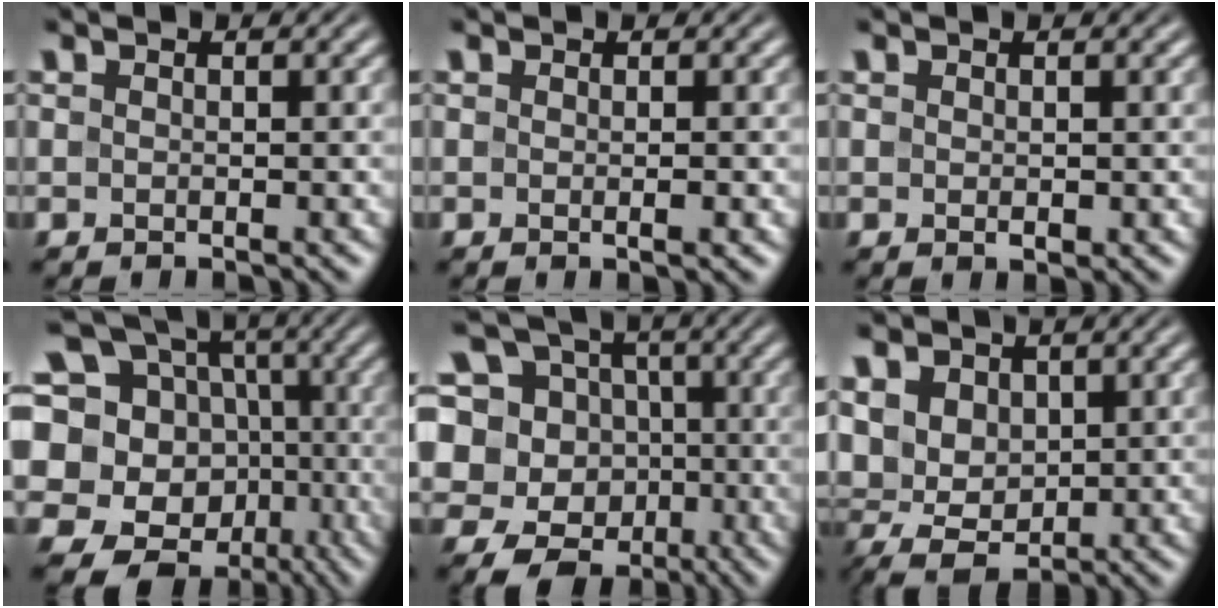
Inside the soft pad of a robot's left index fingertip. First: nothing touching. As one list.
[{"total": 1.1, "force": [0.0, 0.2, 1.1], "torque": [-0.013, 0.002, -0.003]}, {"total": 1.0, "force": [0.1, 0.5, 0.9], "torque": [-0.012, -0.003, 0.005]}, {"total": 14.7, "force": [-1.5, 12.7, 7.2], "torque": [-0.165, 0.023, -0.004]}, {"total": 14.1, "force": [-0.5, 13.2, 4.9], "torque": [-0.144, 0.045, -0.024]}, {"total": 6.8, "force": [2.8, 4.9, 3.7], "torque": [-0.089, 0.021, 0.049]}]